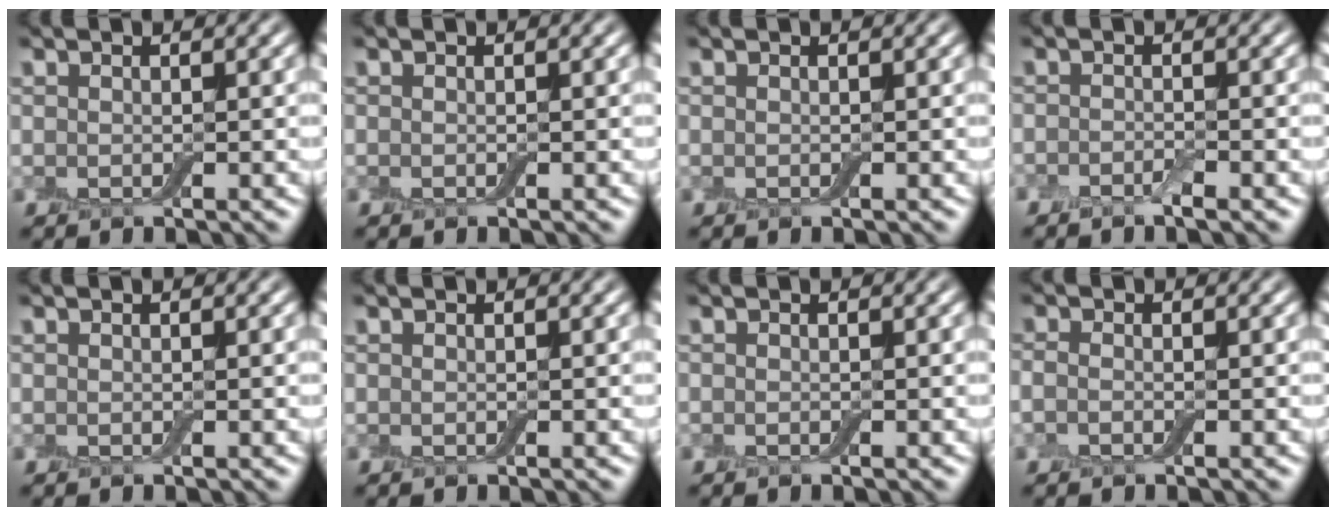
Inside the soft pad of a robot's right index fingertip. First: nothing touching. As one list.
[{"total": 0.0}, {"total": 0.0}, {"total": 1.2, "force": [-0.8, 0.2, 0.8], "torque": [-0.017, -0.003, -0.017]}, {"total": 0.0}, {"total": 0.0}, {"total": 0.0}, {"total": 0.8, "force": [-0.3, 0.4, 0.7], "torque": [-0.017, -0.001, -0.009]}]